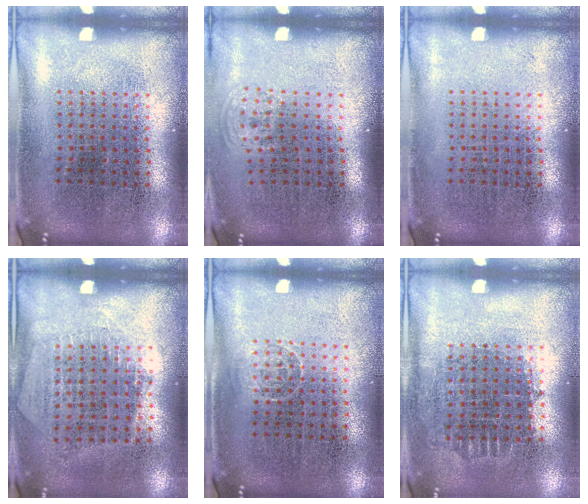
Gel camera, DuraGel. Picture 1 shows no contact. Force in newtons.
{"total": 0.8, "press": 0.6, "slide": 0.5}
{"total": 0.0}
{"total": 1.3, "press": 1.1, "slide": 0.7}
{"total": 0.7, "press": 0.5, "slide": 0.5}
{"total": 0.7, "press": 0.7, "slide": 0.2}